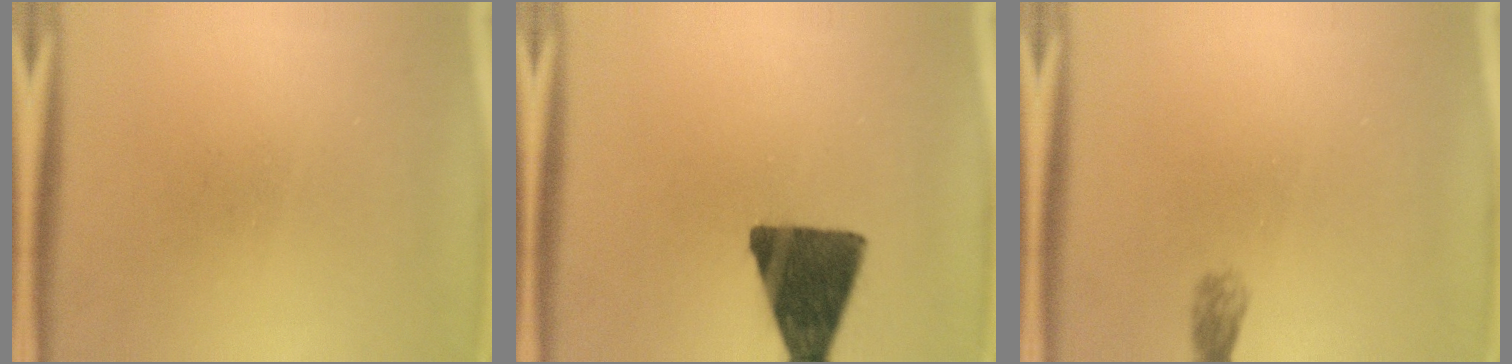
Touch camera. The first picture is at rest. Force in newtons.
{"total": 14.5}
{"total": 1.5}